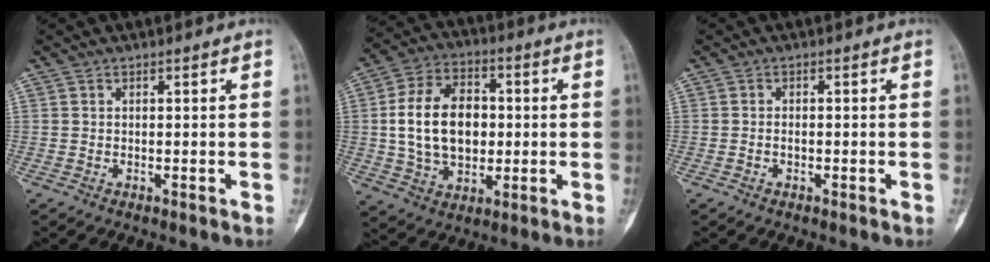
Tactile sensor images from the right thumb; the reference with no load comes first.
{"total": 16.1, "force": [0.7, 11.0, 11.8], "torque": [-0.183, 0.015, 0.014]}
{"total": 1.0, "force": [-0.4, 0.7, 0.7], "torque": [-0.013, 0.006, -0.007]}